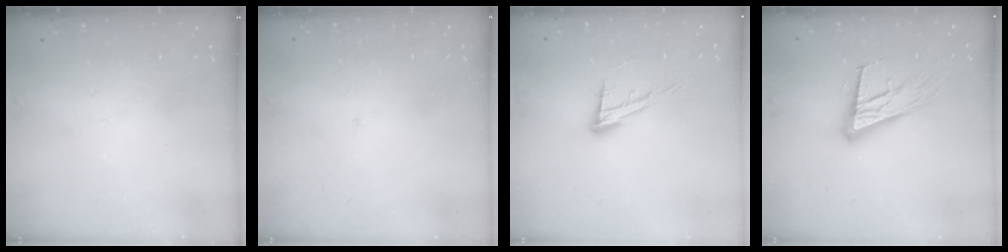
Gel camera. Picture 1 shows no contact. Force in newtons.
{"total": 2.1, "press": 2.1, "slide": 0.1}
{"total": 12.3, "press": 12.0, "slide": 2.5}
{"total": 18.0, "press": 17.5, "slide": 3.9}